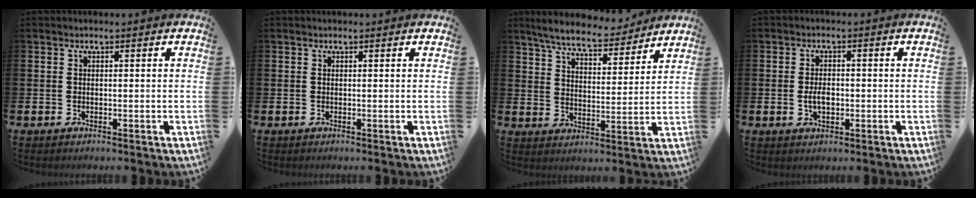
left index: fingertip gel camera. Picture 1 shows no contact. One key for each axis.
{"total": 0.0}
{"total": 7.6, "fx": 7.2, "fy": 1.3, "fz": 2.2, "tx": -0.070, "ty": -0.039, "tz": 0.126}
{"total": 2.9, "fx": -0.3, "fy": 1.7, "fz": 2.3, "tx": -0.037, "ty": 0.001, "tz": -0.007}